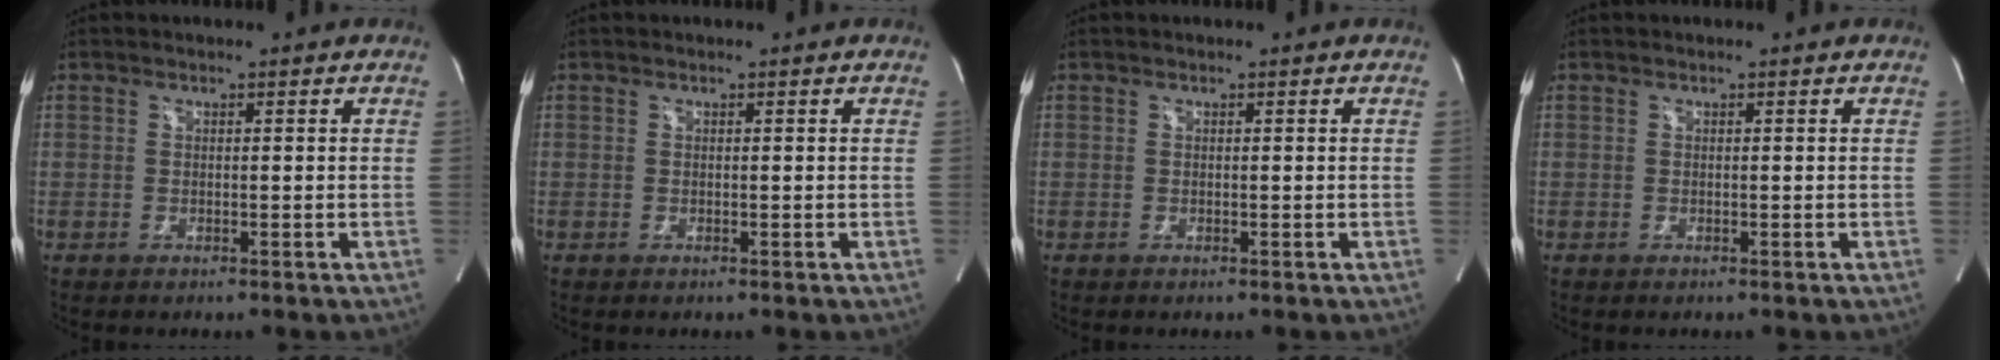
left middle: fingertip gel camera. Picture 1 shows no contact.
{"total": 0.0}
{"total": 0.0}
{"total": 0.0}